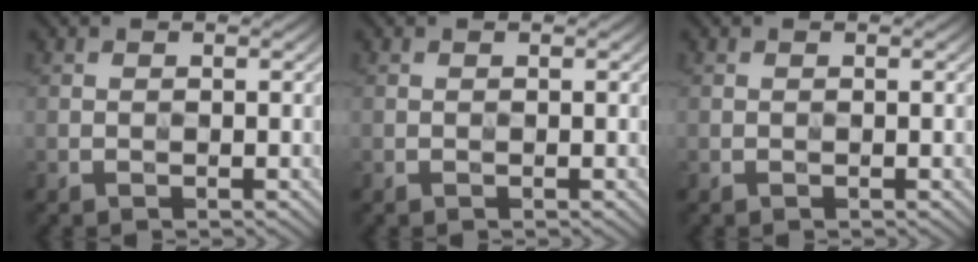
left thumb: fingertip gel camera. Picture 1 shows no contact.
{"total": 0.0}
{"total": 0.0}